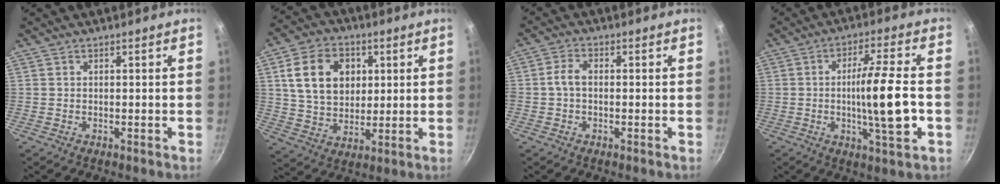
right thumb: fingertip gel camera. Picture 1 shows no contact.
{"total": 14.1, "force": [3.7, 10.5, 8.6], "torque": [-0.128, -0.001, 0.065]}
{"total": 3.3, "force": [-0.2, 2.2, 2.5], "torque": [-0.049, 0.016, -0.008]}
{"total": 12.4, "force": [-1.8, 1.6, 12.2], "torque": [-0.201, 0.011, -0.031]}